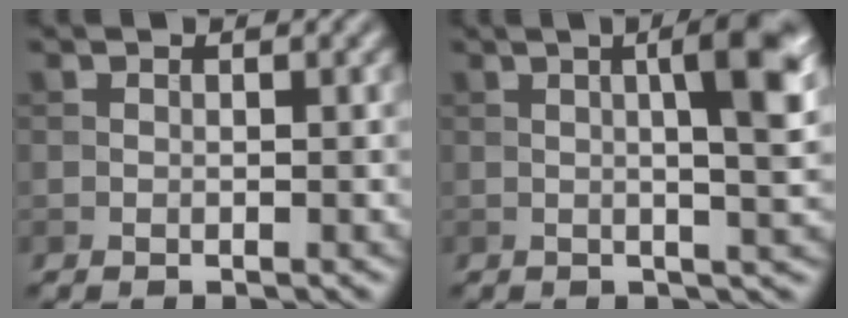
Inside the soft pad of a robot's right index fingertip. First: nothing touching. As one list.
[{"total": 7.2, "force": [1.4, 1.8, 6.9], "torque": [-0.071, 0.016, 0.015]}]